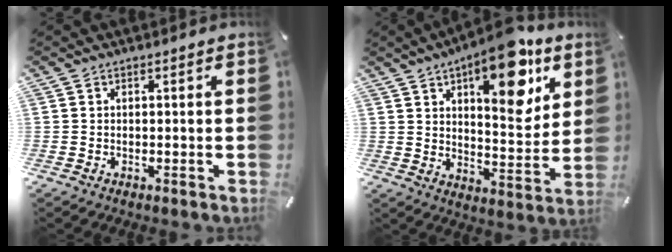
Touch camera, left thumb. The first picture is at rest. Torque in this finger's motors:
{"motor_torque": [2.56, 2.45, 0.65, -0.11, 0.19]}